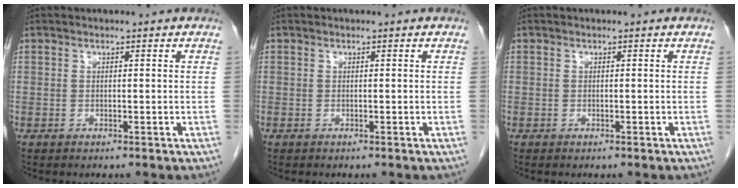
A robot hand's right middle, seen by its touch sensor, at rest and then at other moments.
{"total": 0.0}
{"total": 0.0}